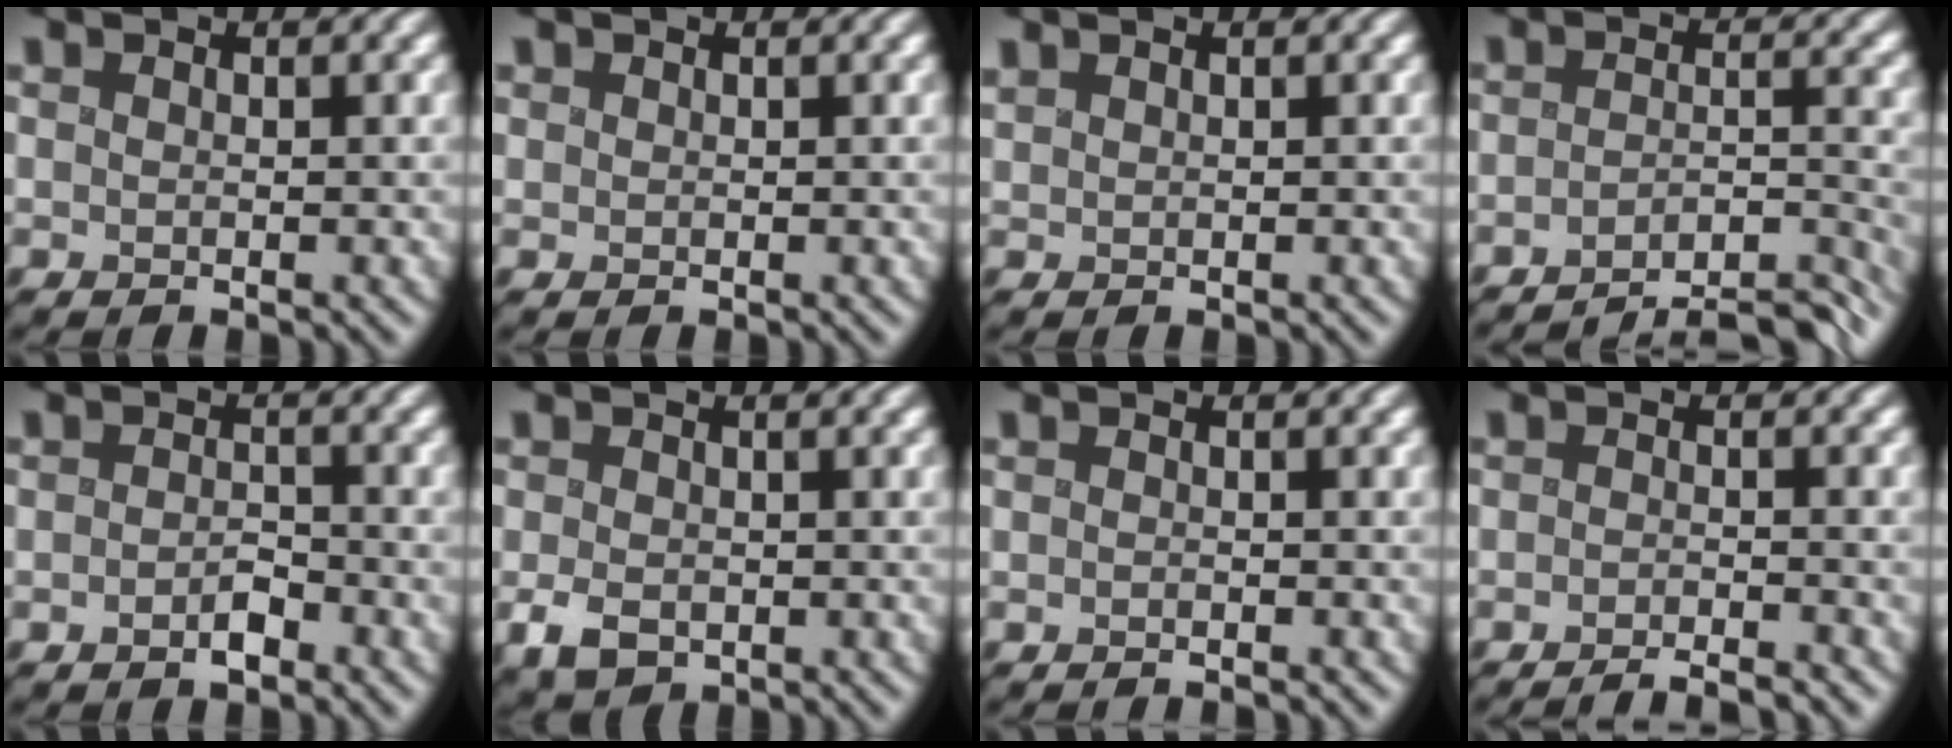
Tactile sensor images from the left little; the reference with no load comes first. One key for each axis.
{"total": 0.6, "fx": 0.3, "fy": 0.5, "fz": -0.1, "tx": 0.002, "ty": 0.002, "tz": 0.007}
{"total": 0.6, "fx": 0.6, "fy": 0.1, "fz": 0.1, "tx": 0.001, "ty": 0.006, "tz": 0.014}
{"total": 6.4, "fx": -5.7, "fy": 0.8, "fz": 2.7, "tx": -0.018, "ty": 0.011, "tz": -0.085}
{"total": 1.9, "fx": -1.5, "fy": 0.8, "fz": 0.9, "tx": -0.011, "ty": -0.001, "tz": -0.029}
{"total": 2.5, "fx": -0.7, "fy": 1.9, "fz": 1.5, "tx": -0.028, "ty": -0.003, "tz": -0.014}
{"total": 0.9, "fx": -0.8, "fy": 0.0, "fz": 0.3, "tx": -0.001, "ty": 0.002, "tz": -0.015}
{"total": 3.0, "fx": -2.7, "fy": 0.2, "fz": 1.3, "tx": -0.002, "ty": 0.002, "tz": -0.049}